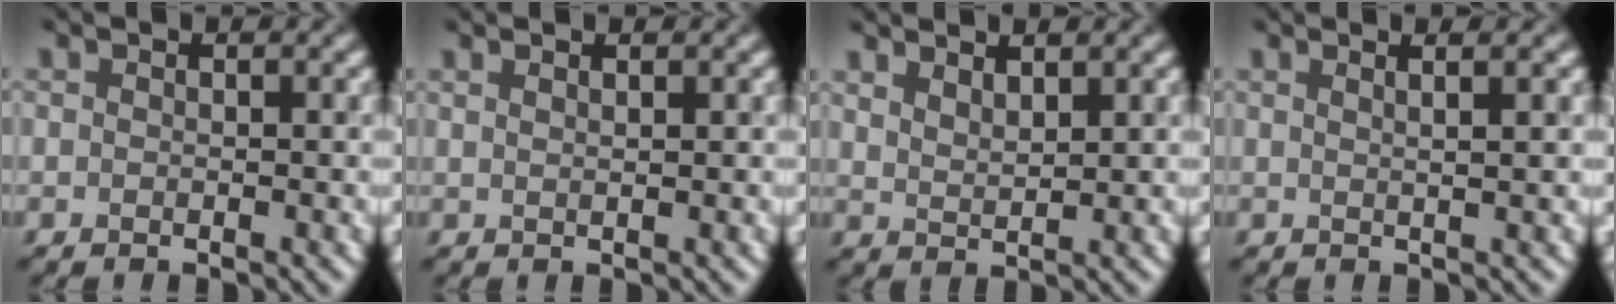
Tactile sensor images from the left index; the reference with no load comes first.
{"total": 1.9, "force": [1.2, 0.8, 1.2], "torque": [0.001, 0.001, -0.003]}
{"total": 2.1, "force": [1.8, 0.5, 1.0], "torque": [-0.014, 0.006, 0.032]}
{"total": 3.3, "force": [1.8, 1.3, 2.5], "torque": [-0.010, 0.016, -0.008]}